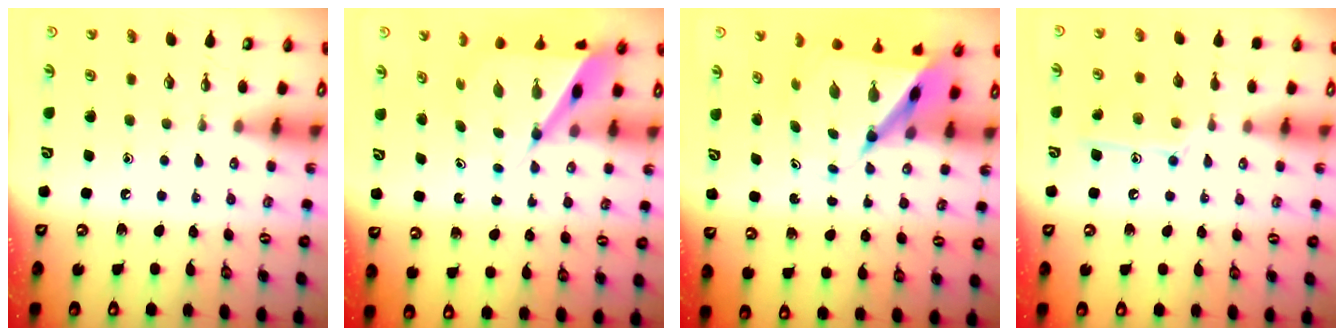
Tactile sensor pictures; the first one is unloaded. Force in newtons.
{"total": 9.0, "press": 9.0, "slide": 0.7}
{"total": 8.7, "press": 8.7, "slide": 0.8}
{"total": 11.2, "press": 11.2, "slide": 0.6}